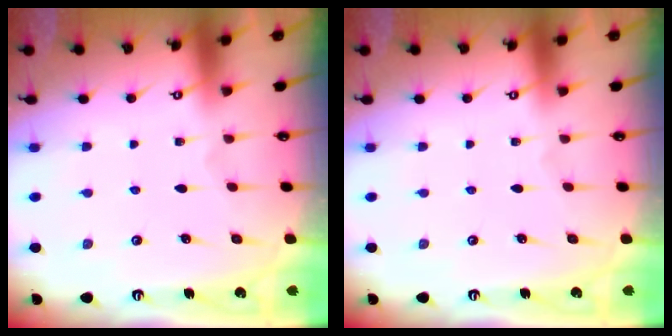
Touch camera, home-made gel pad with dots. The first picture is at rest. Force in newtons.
{"total": 0.0}